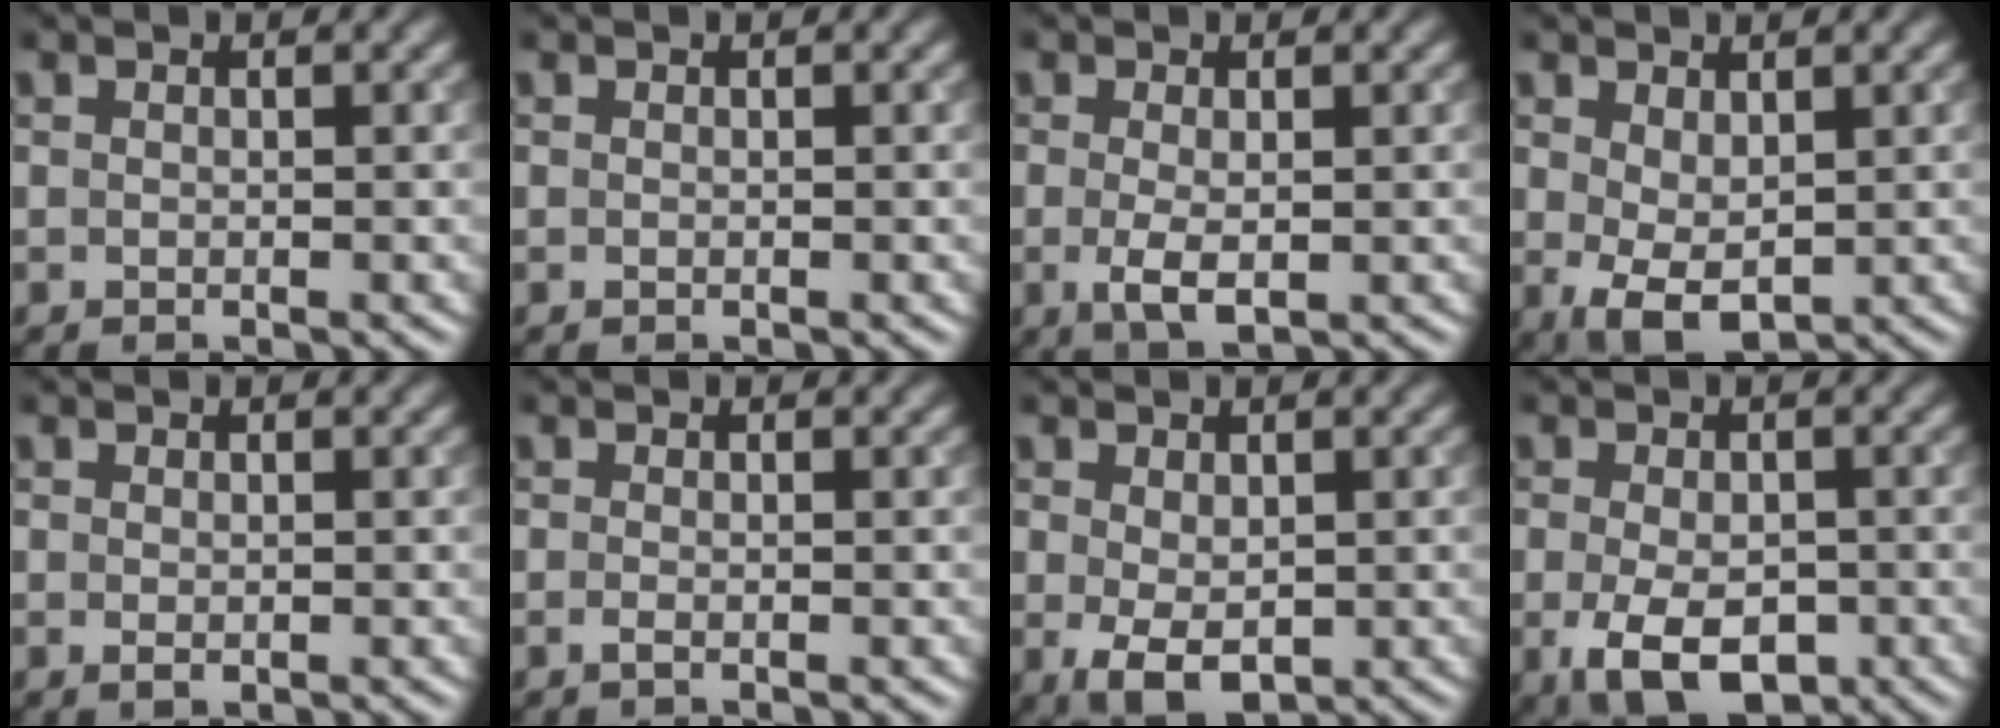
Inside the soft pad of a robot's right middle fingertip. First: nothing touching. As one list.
[{"total": 0.0}, {"total": 2.6, "force": [-0.4, 0.9, 2.4], "torque": [-0.050, -0.009, -0.005]}, {"total": 3.9, "force": [0.2, 2.3, 3.1], "torque": [-0.068, -0.006, 0.011]}, {"total": 0.8, "force": [0.0, 0.4, 0.6], "torque": [-0.010, -0.002, 0.001]}, {"total": 0.7, "force": [-0.2, 0.2, 0.7], "torque": [-0.014, -0.004, -0.004]}, {"total": 3.9, "force": [-0.5, 2.4, 3.1], "torque": [-0.062, -0.010, -0.002]}, {"total": 6.2, "force": [-2.0, 3.6, 4.6], "torque": [-0.086, -0.018, -0.029]}]